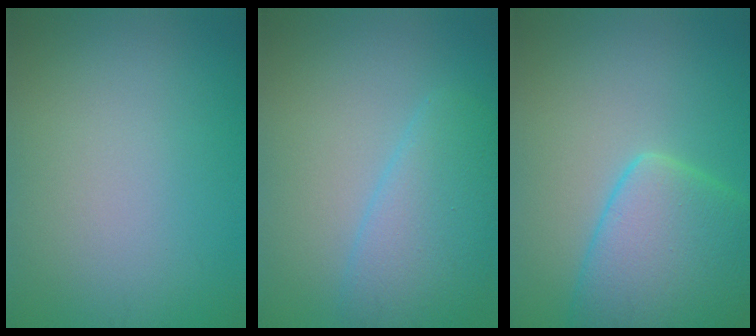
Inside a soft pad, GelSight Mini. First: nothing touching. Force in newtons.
{"total": 4.8, "press": 4.8, "slide": 0.2}
{"total": 8.6, "press": 8.6, "slide": 0.5}